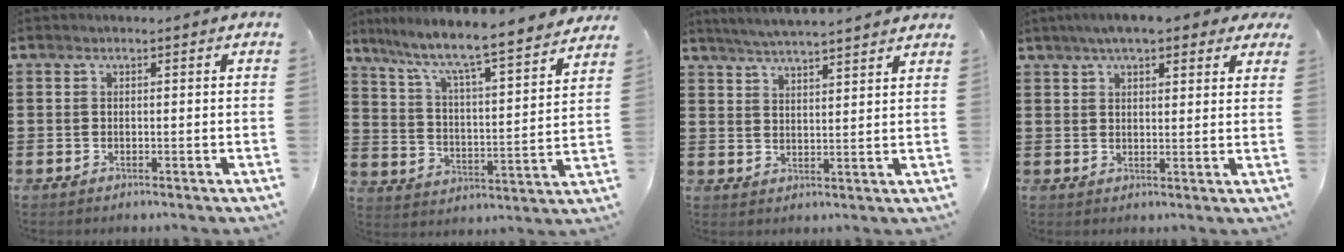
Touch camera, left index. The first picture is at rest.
{"total": 6.4, "force": [5.6, -0.4, 3.0], "torque": [-0.083, -0.055, 0.086]}
{"total": 4.3, "force": [4.2, -0.6, 1.0], "torque": [-0.032, -0.017, 0.074]}
{"total": 5.4, "force": [4.3, 1.4, 3.0], "torque": [-0.072, 0.002, 0.078]}